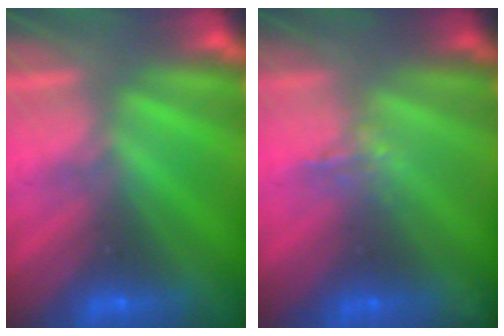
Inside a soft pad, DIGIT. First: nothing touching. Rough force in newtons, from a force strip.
{"total": 1.2}